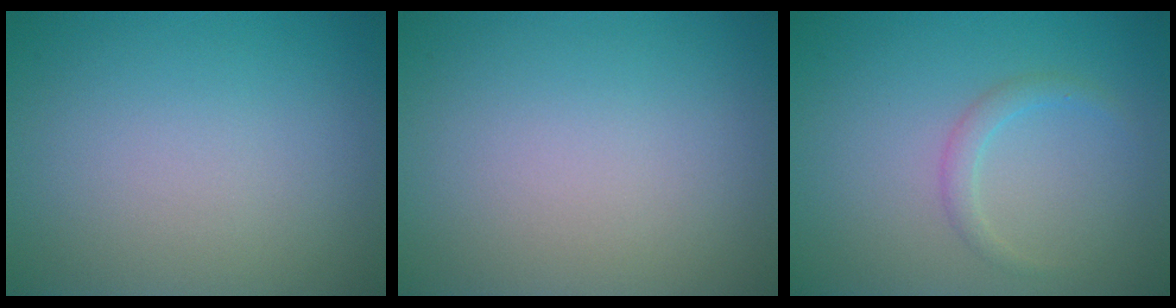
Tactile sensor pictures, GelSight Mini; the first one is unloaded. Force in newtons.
{"total": 0.0}
{"total": 1.4, "press": 1.4, "slide": 0.1}